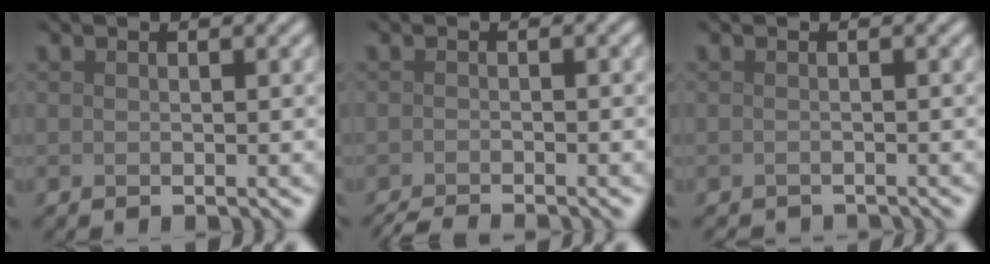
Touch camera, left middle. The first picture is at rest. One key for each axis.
{"total": 2.5, "fx": -2.3, "fy": 0.2, "fz": 1.0, "tx": -0.017, "ty": -0.004, "tz": -0.043}
{"total": 1.3, "fx": -1.3, "fy": 0.1, "fz": 0.0, "tx": 0.004, "ty": -0.006, "tz": -0.018}